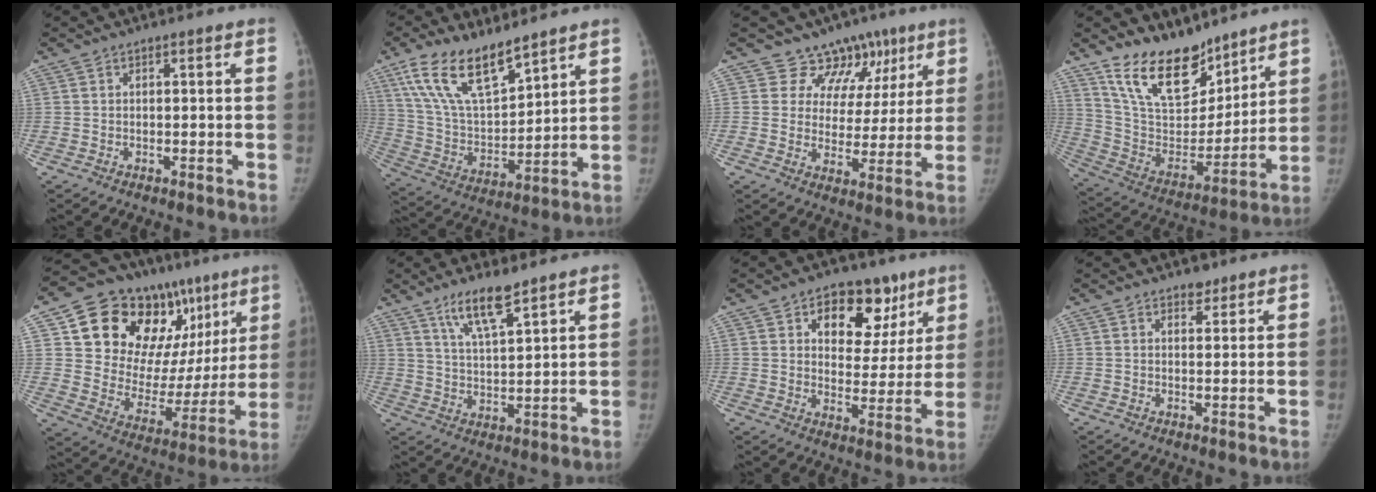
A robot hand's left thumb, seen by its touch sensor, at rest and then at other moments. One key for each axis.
{"total": 16.7, "fx": 11.2, "fy": 6.7, "fz": 10.3, "tx": -0.163, "ty": -0.054, "tz": 0.227}
{"total": 11.4, "fx": 7.6, "fy": 8.4, "fz": 1.2, "tx": 0.031, "ty": -0.033, "tz": 0.094}
{"total": 19.0, "fx": 14.5, "fy": 8.9, "fz": 8.5, "tx": -0.102, "ty": -0.085, "tz": 0.266}
{"total": 26.6, "fx": 13.4, "fy": 15.6, "fz": 16.9, "tx": -0.192, "ty": -0.011, "tz": 0.223}
{"total": 8.7, "fx": 6.1, "fy": 2.0, "fz": 5.9, "tx": -0.099, "ty": -0.037, "tz": 0.117}
{"total": 14.6, "fx": 7.6, "fy": 9.4, "fz": 8.1, "tx": -0.050, "ty": -0.025, "tz": 0.110}
{"total": 2.3, "fx": 1.8, "fy": 1.3, "fz": 0.7, "tx": 0.005, "ty": -0.011, "tz": 0.024}